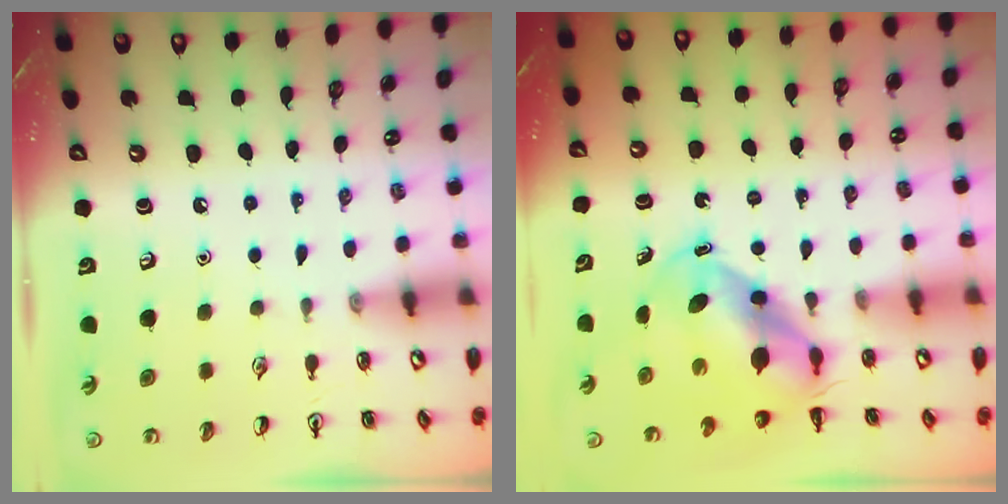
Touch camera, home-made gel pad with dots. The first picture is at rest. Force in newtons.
{"total": 6.5, "press": 6.4, "slide": 1.2}